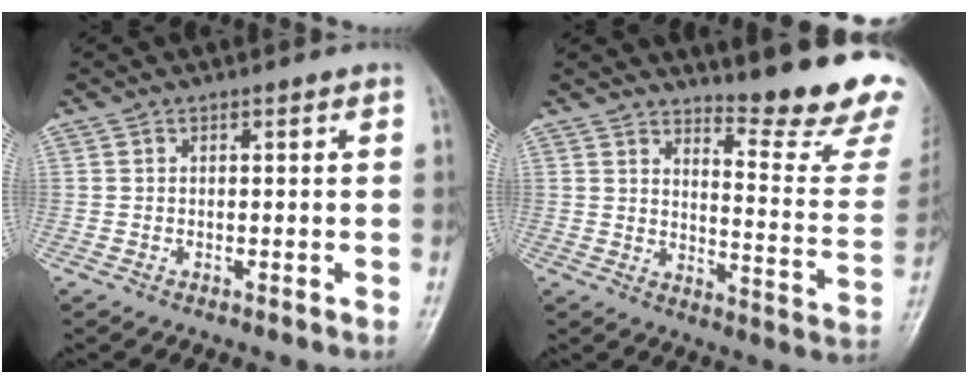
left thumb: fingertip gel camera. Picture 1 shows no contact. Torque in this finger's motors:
{"motor_torque": [0.58, 0.43, 1.39, -1.38, 0.11]}